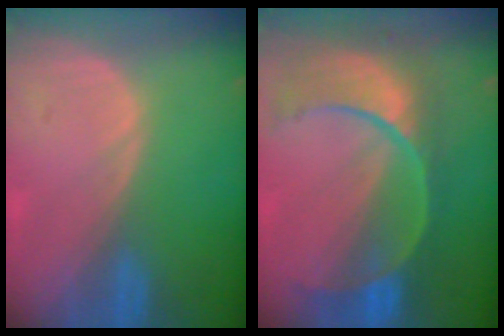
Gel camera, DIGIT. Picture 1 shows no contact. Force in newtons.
{"total": 11.2, "press": 9.4, "slide": 6.1}